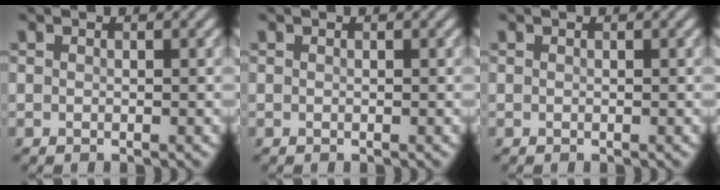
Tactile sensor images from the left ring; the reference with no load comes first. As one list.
[{"total": 0.0}, {"total": 0.0}]